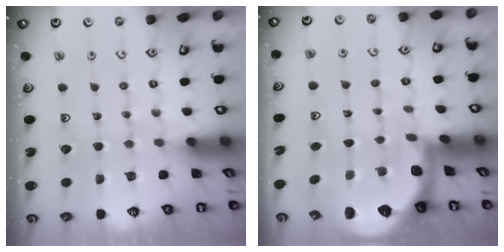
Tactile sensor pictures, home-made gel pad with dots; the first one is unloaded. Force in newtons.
{"total": 2.4, "press": 2.3, "slide": 0.8}